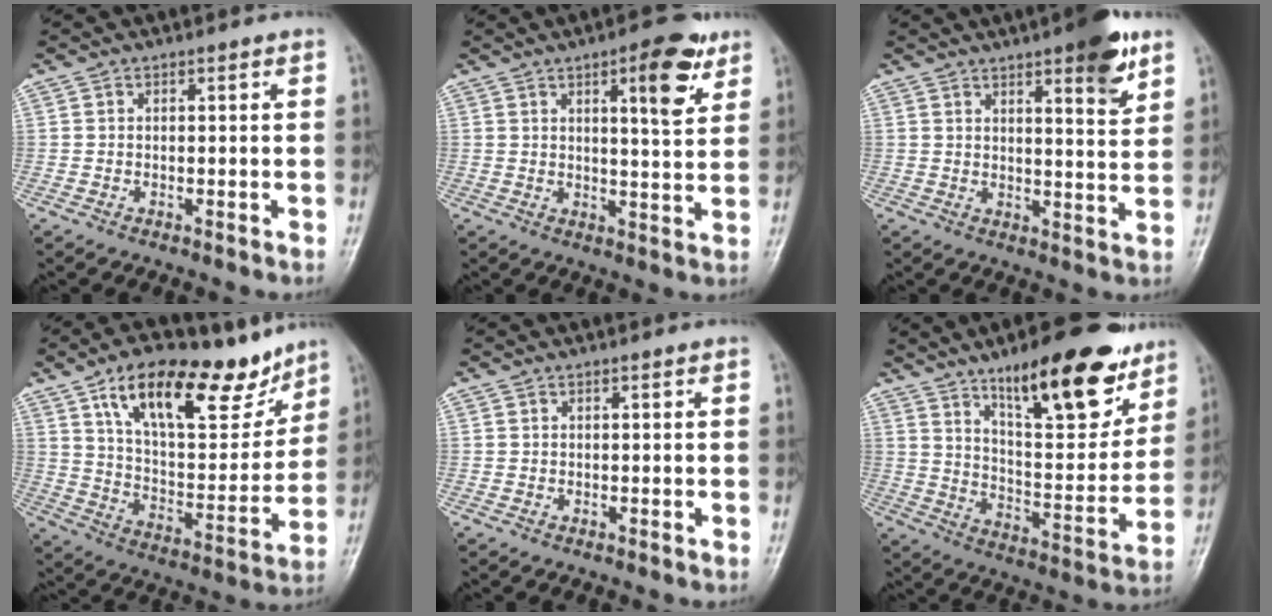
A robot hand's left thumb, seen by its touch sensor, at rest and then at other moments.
{"total": 9.2, "force": [4.7, 2.8, 7.4], "torque": [-0.086, -0.023, 0.060]}
{"total": 10.0, "force": [5.8, 2.4, 7.7], "torque": [-0.090, -0.030, 0.076]}
{"total": 23.2, "force": [14.6, 9.9, 15.1], "torque": [-0.189, -0.048, 0.243]}
{"total": 0.0}
{"total": 21.2, "force": [13.6, 6.9, 14.8], "torque": [-0.173, -0.071, 0.216]}